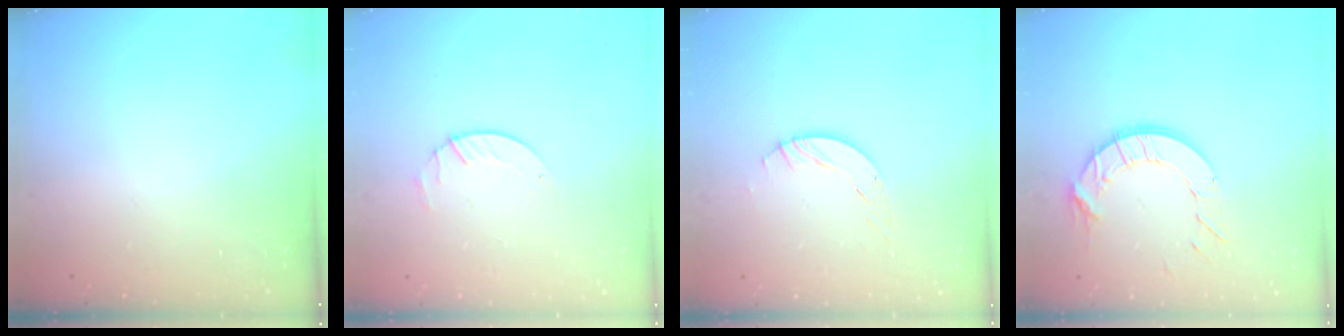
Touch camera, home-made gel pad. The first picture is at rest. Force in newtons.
{"total": 1.4, "press": 1.4, "slide": 0.2}
{"total": 4.9, "press": 4.9, "slide": 0.5}
{"total": 10.4, "press": 10.3, "slide": 0.5}